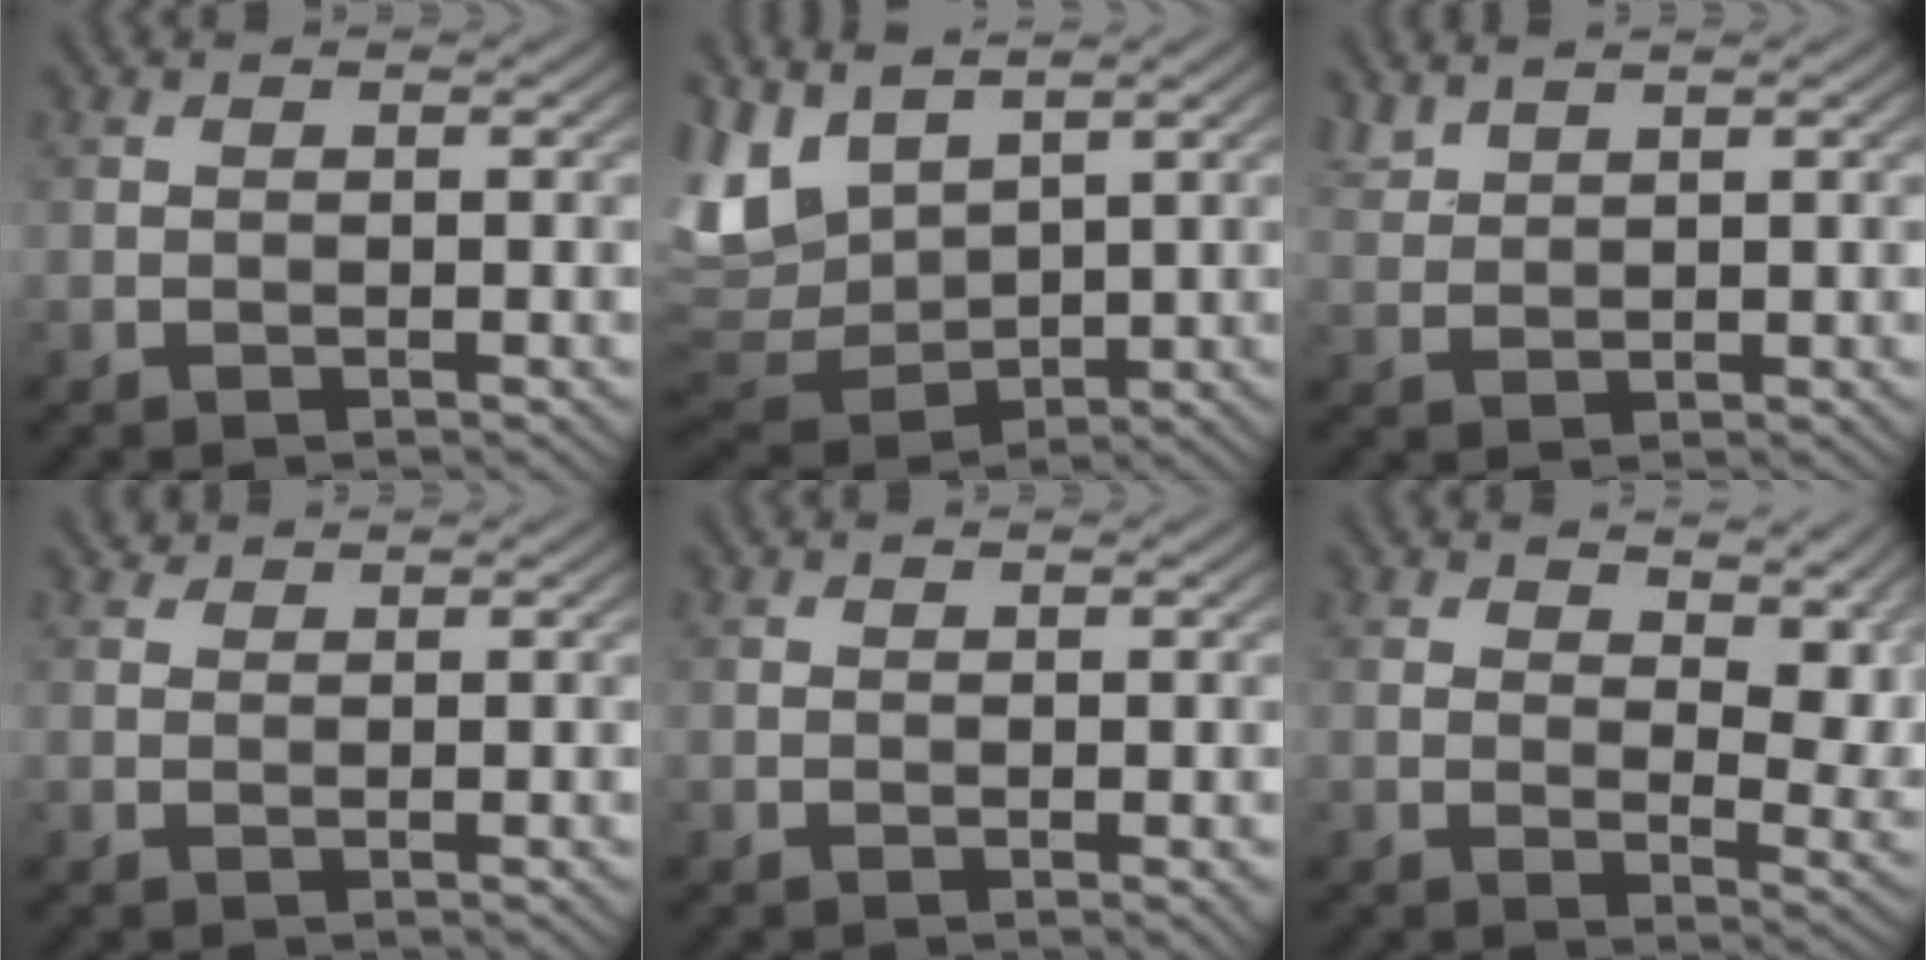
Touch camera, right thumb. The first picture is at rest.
{"total": 9.9, "force": [5.2, 5.6, 6.3], "torque": [-0.183, 0.009, 0.114]}
{"total": 2.3, "force": [2.1, 0.6, 0.8], "torque": [-0.023, 0.005, 0.050]}
{"total": 0.9, "force": [0.8, 0.3, 0.1], "torque": [-0.007, 0.000, 0.019]}
{"total": 0.6, "force": [0.4, 0.1, 0.4], "torque": [-0.006, 0.001, 0.007]}
{"total": 9.1, "force": [5.0, 4.2, 6.4], "torque": [-0.098, -0.008, 0.084]}